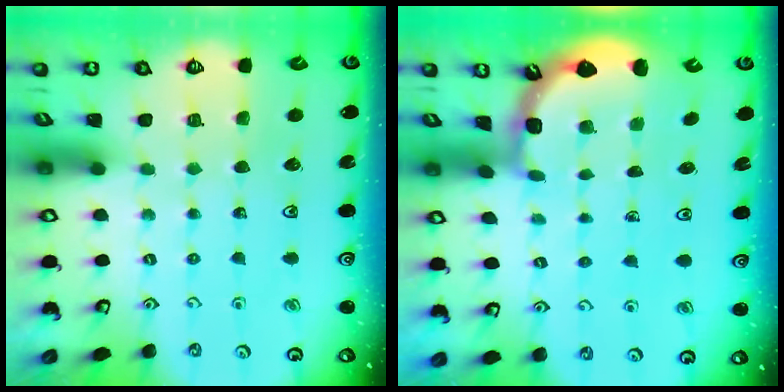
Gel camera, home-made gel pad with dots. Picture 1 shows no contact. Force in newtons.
{"total": 2.0, "press": 2.0, "slide": 0.2}